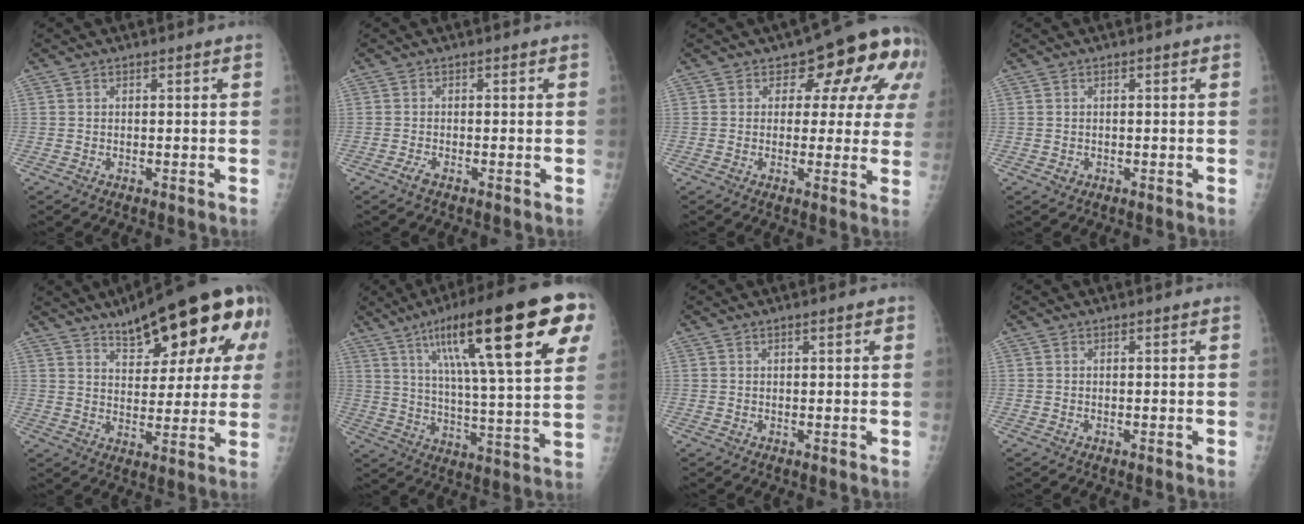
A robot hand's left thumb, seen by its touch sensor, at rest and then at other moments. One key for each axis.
{"total": 1.2, "fx": -0.9, "fy": 0.2, "fz": 0.7, "tx": -0.020, "ty": -0.001, "tz": -0.020}
{"total": 12.9, "fx": 4.9, "fy": 7.5, "fz": 9.3, "tx": -0.057, "ty": -0.011, "tz": 0.047}
{"total": 0.7, "fx": -0.3, "fy": 0.7, "fz": 0.1, "tx": 0.005, "ty": 0.002, "tz": -0.002}
{"total": 20.6, "fx": 10.3, "fy": 7.4, "fz": 16.2, "tx": -0.195, "ty": -0.018, "tz": 0.143}
{"total": 28.2, "fx": 12.9, "fy": 5.6, "fz": 24.4, "tx": -0.364, "ty": -0.006, "tz": 0.199}
{"total": 1.4, "fx": 0.7, "fy": 0.3, "fz": 1.2, "tx": -0.017, "ty": 0.001, "tz": 0.009}
{"total": 0.0}